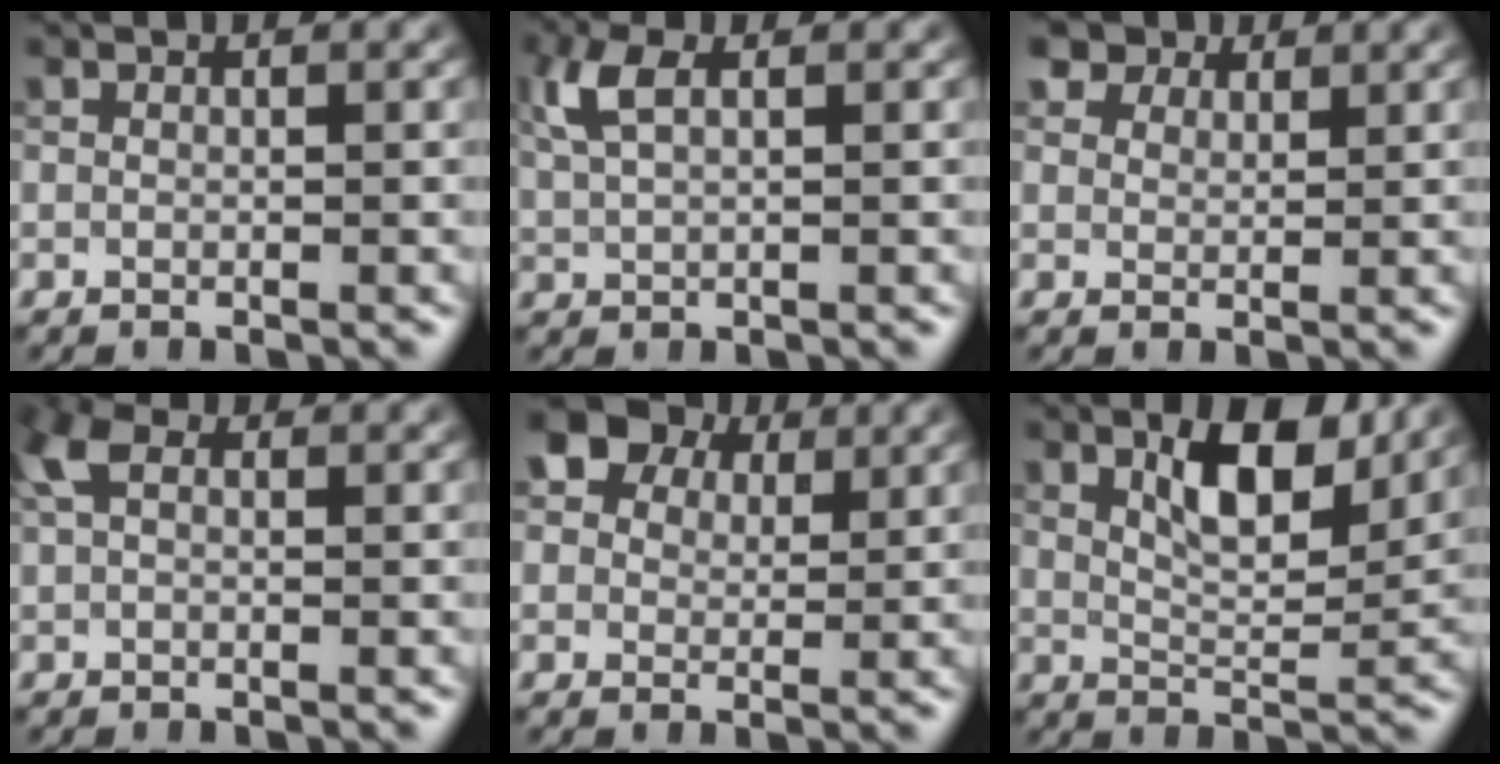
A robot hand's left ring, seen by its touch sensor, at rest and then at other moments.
{"total": 3.1, "force": [1.2, 1.3, 2.5], "torque": [-0.066, 0.009, 0.024]}
{"total": 5.4, "force": [4.0, 3.0, 2.0], "torque": [-0.060, -0.003, 0.064]}
{"total": 3.0, "force": [1.1, 1.8, 2.2], "torque": [-0.049, 0.013, 0.012]}
{"total": 8.5, "force": [4.9, 5.9, 3.5], "torque": [-0.075, 0.025, 0.065]}
{"total": 5.8, "force": [2.7, 2.3, 4.6], "torque": [-0.082, -0.004, 0.042]}